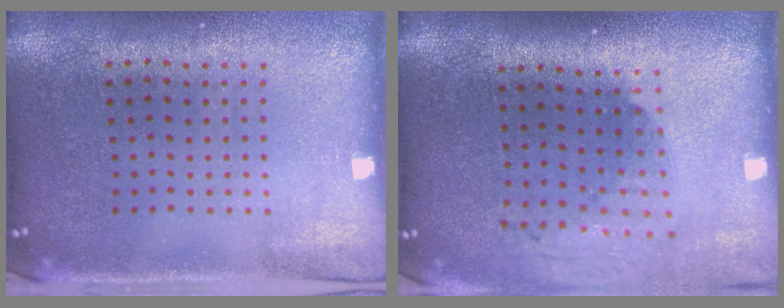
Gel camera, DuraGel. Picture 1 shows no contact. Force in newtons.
{"total": 2.0, "press": 1.5, "slide": 1.4}